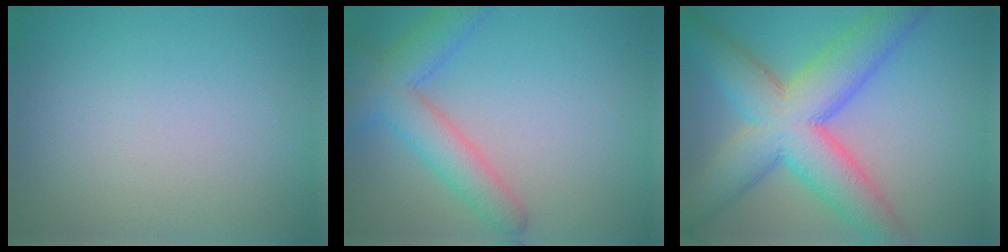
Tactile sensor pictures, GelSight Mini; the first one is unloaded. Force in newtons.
{"total": 5.3, "press": 5.3, "slide": 0.2}
{"total": 10.7, "press": 10.7, "slide": 0.3}